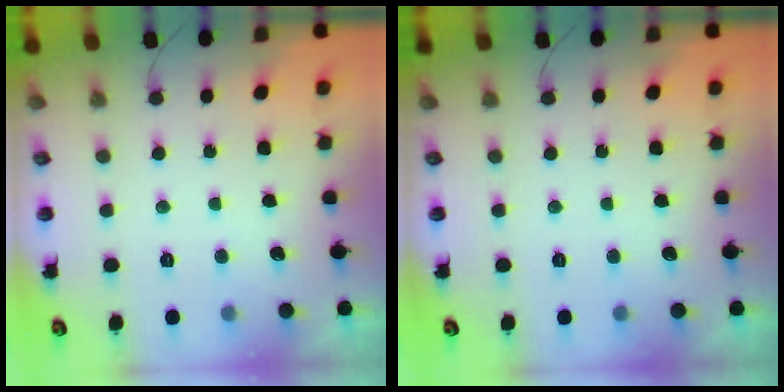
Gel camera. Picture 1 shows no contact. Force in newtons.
{"total": 0.0}